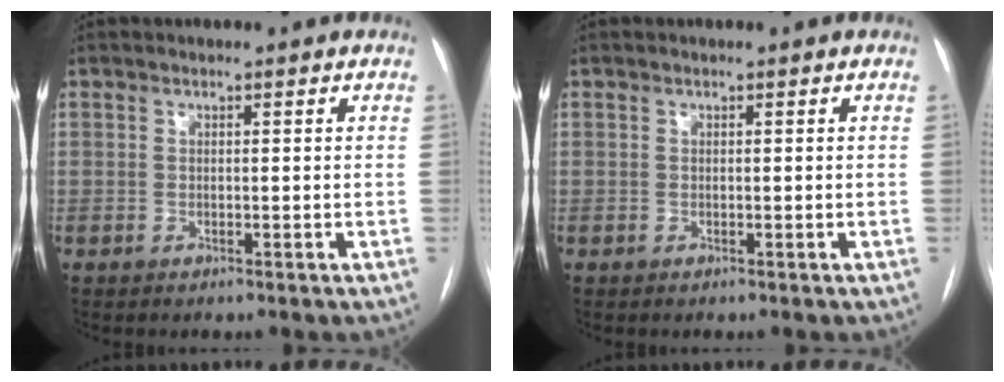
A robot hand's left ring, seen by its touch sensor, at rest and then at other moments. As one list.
[{"total": 0.0}]